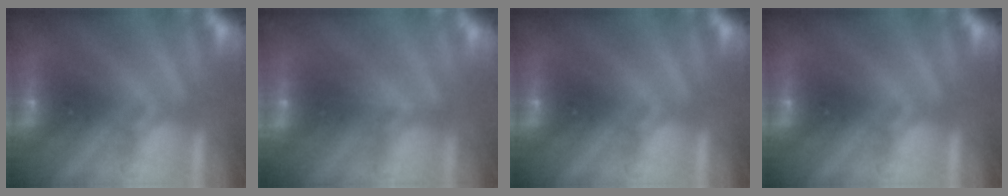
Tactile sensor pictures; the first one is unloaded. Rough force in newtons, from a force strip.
{"total": 2.4}
{"total": 0.0}
{"total": 0.0}